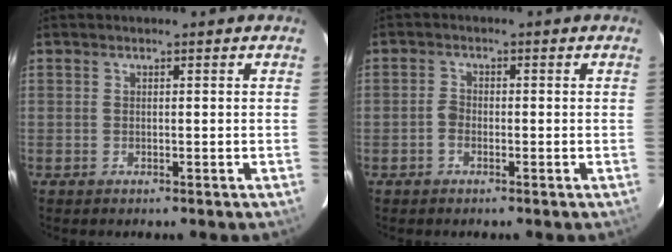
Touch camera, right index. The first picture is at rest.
{"total": 1.7, "force": [-0.8, 1.2, 0.9], "torque": [-0.018, 0.005, -0.018]}